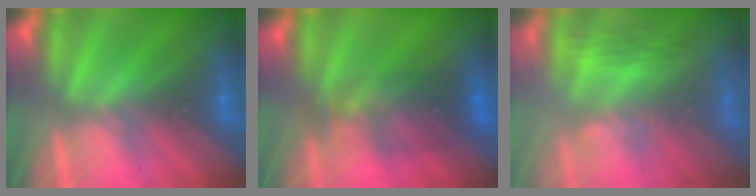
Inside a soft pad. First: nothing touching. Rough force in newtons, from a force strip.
{"total": 7.1}
{"total": 3.0}